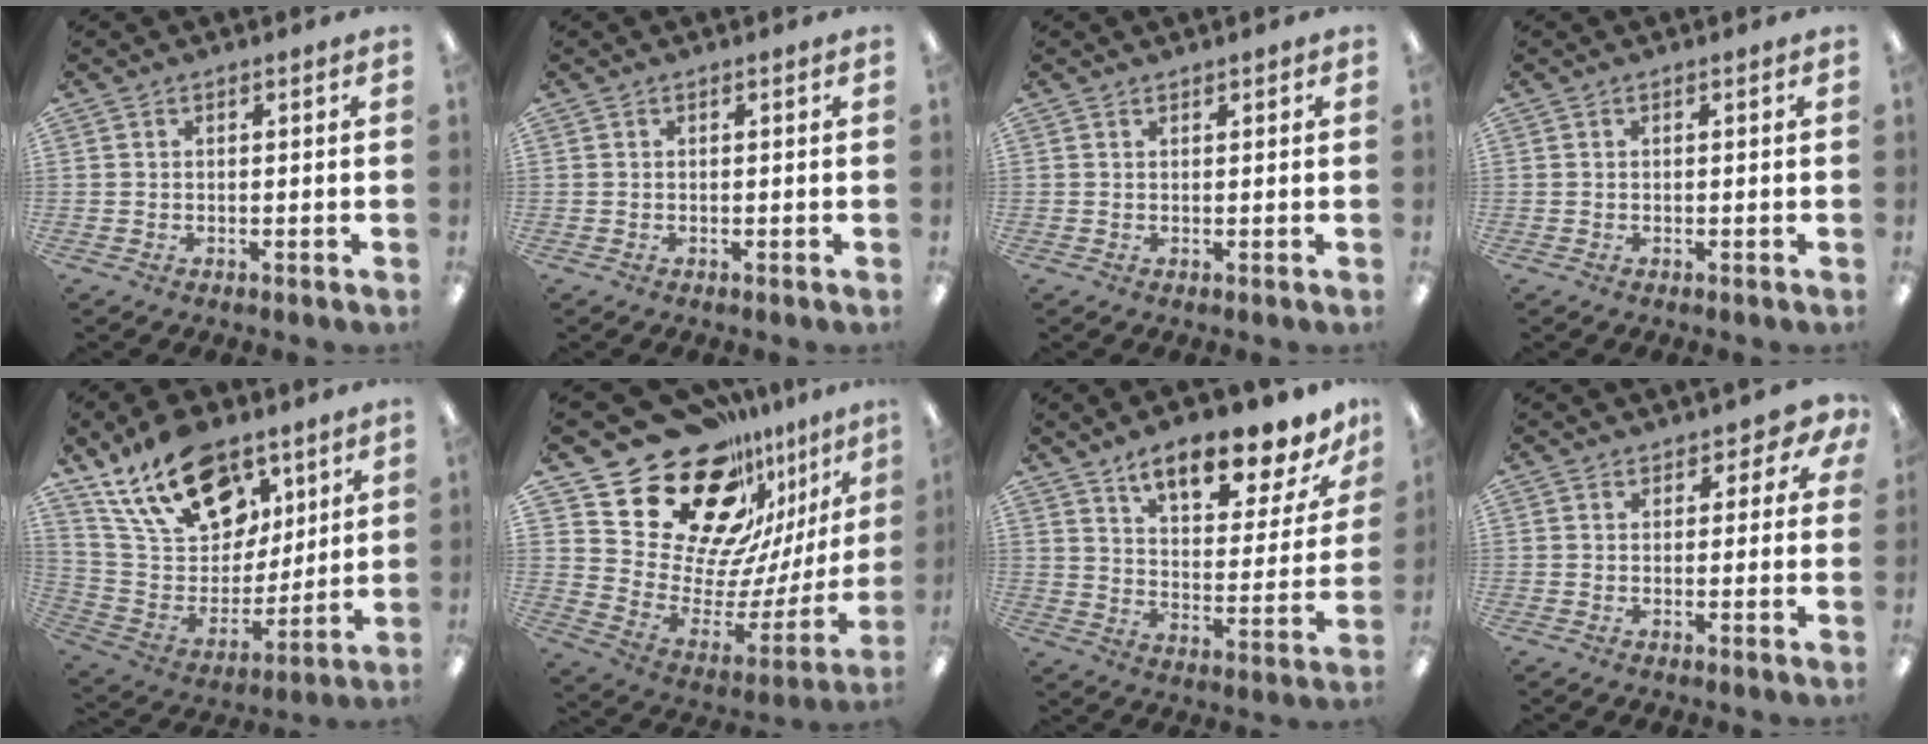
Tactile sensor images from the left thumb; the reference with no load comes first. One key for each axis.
{"total": 0.0}
{"total": 0.8, "fx": 0.8, "fy": 0.3, "fz": 0.2, "tx": -0.004, "ty": 0.000, "tz": 0.015}
{"total": 0.0}
{"total": 21.8, "fx": 13.3, "fy": 13.1, "fz": 11.3, "tx": -0.198, "ty": -0.061, "tz": 0.244}
{"total": 24.6, "fx": 17.0, "fy": 13.6, "fz": 11.3, "tx": -0.188, "ty": -0.138, "tz": 0.323}
{"total": 15.3, "fx": 11.6, "fy": 5.0, "fz": 8.5, "tx": -0.129, "ty": -0.072, "tz": 0.196}
{"total": 3.4, "fx": 1.9, "fy": 2.3, "fz": 1.7, "tx": -0.020, "ty": -0.003, "tz": 0.033}